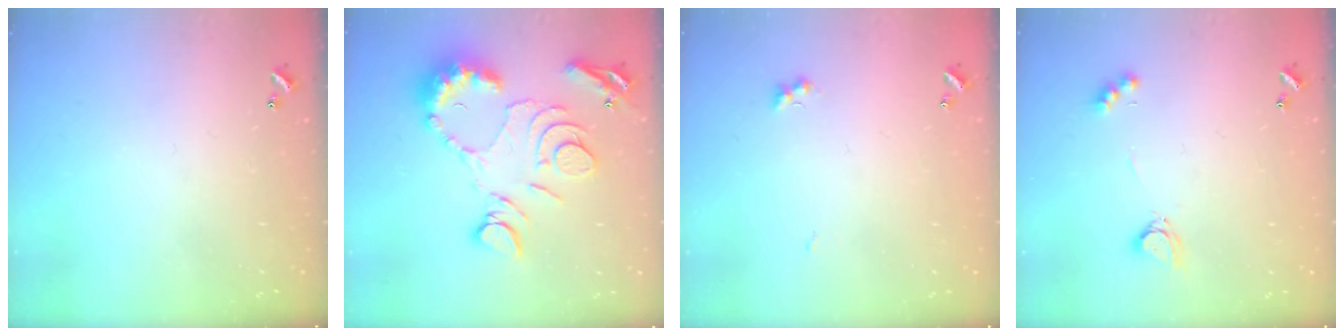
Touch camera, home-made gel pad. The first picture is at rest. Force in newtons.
{"total": 15.9, "press": 15.8, "slide": 1.7}
{"total": 2.7, "press": 2.6, "slide": 0.7}
{"total": 2.8, "press": 2.8, "slide": 0.5}